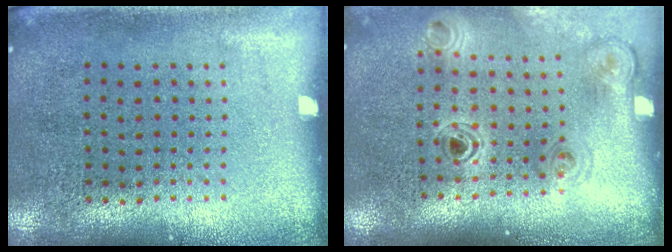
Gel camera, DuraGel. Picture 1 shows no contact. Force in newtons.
{"total": 1.1, "press": 1.1, "slide": 0.2}